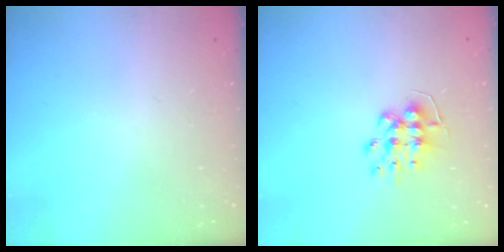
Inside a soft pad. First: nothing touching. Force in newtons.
{"total": 8.3, "press": 8.3, "slide": 0.4}